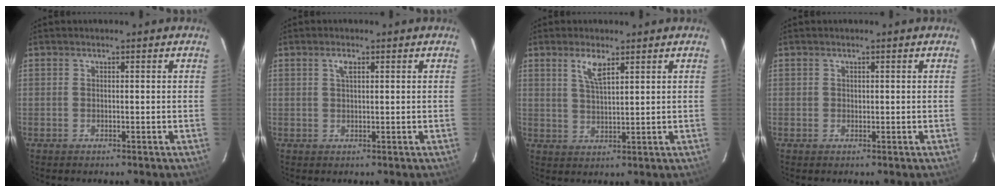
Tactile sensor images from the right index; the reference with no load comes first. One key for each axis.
{"total": 1.6, "fx": 0.8, "fy": 0.6, "fz": 1.3, "tx": -0.025, "ty": 0.004, "tz": 0.013}
{"total": 4.3, "fx": 2.5, "fy": 1.2, "fz": 3.2, "tx": -0.062, "ty": 0.001, "tz": 0.050}
{"total": 0.5, "fx": 0.1, "fy": 0.5, "fz": 0.0, "tx": 0.002, "ty": 0.002, "tz": 0.003}